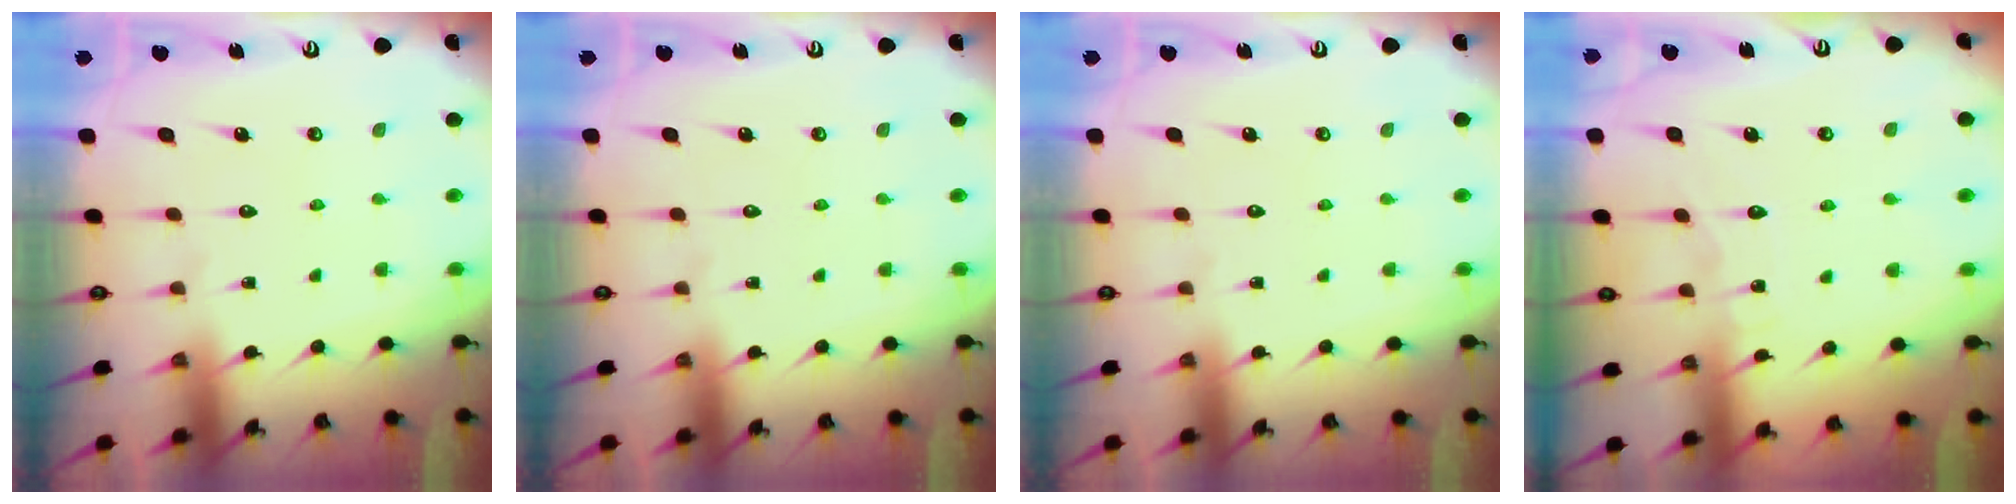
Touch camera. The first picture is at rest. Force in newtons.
{"total": 0.0}
{"total": 0.0}
{"total": 4.5, "press": 4.5, "slide": 0.5}